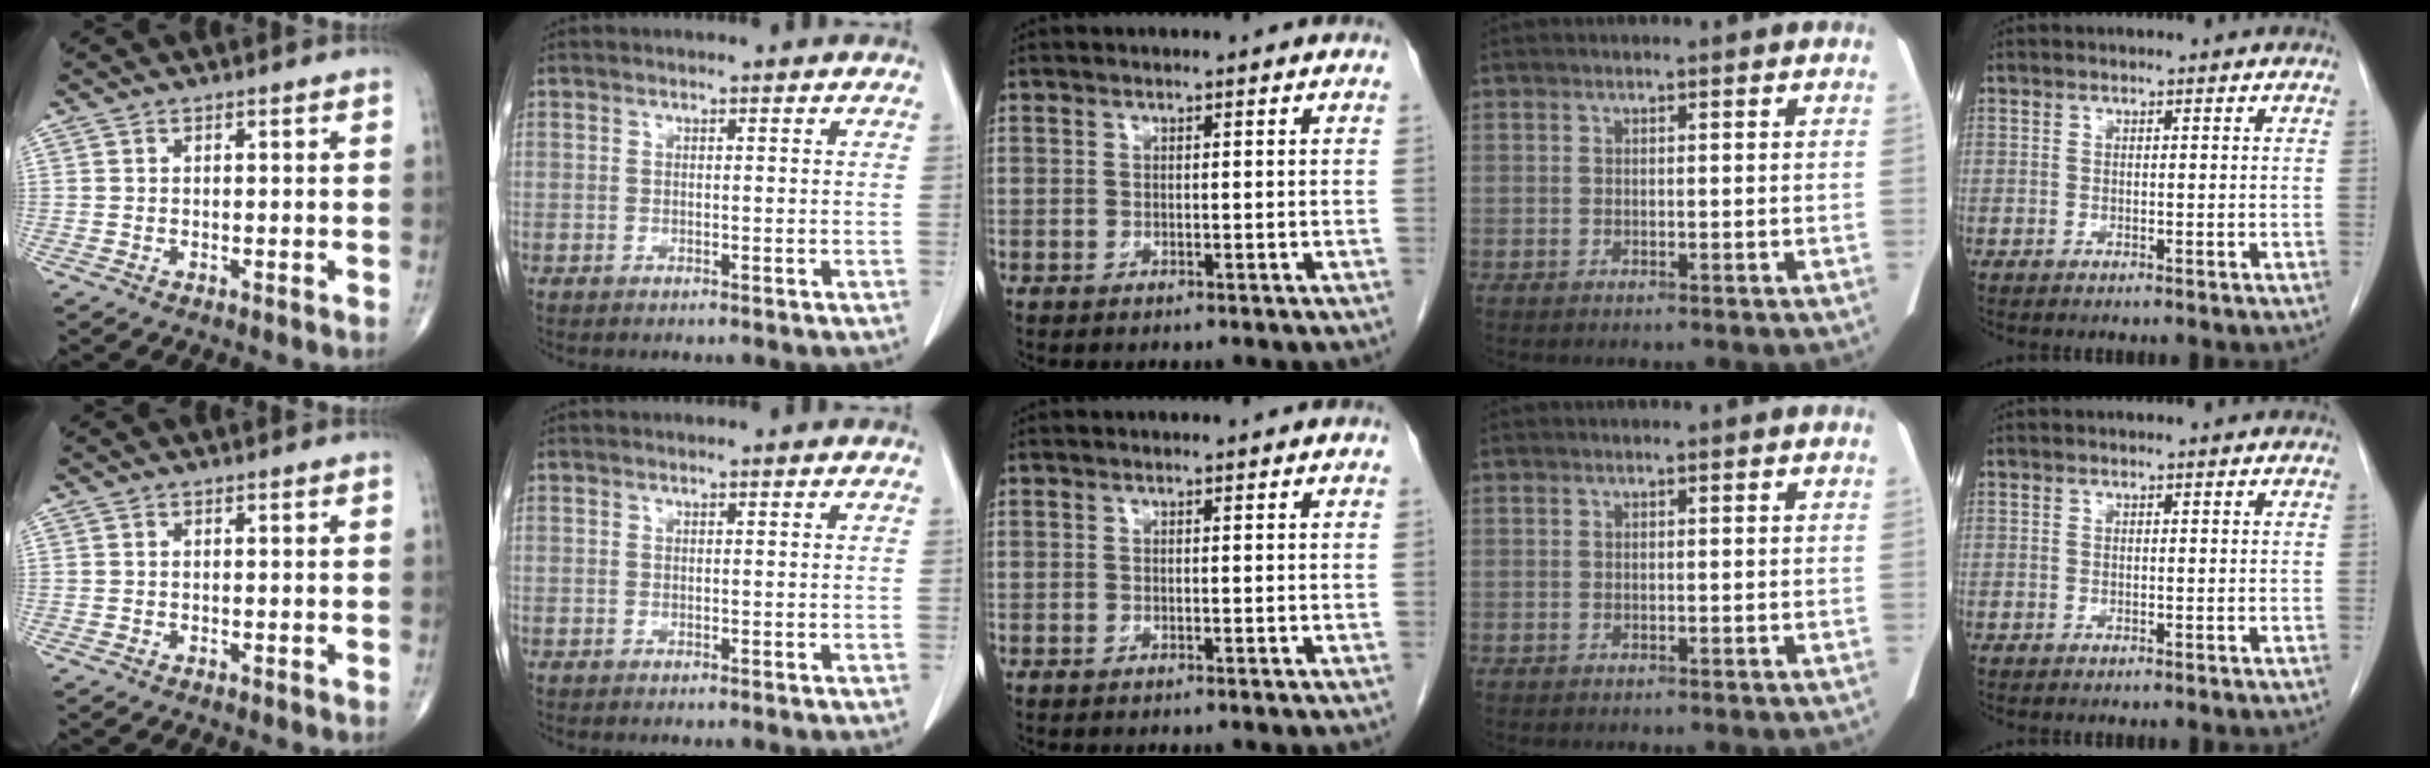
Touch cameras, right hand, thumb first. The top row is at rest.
{}